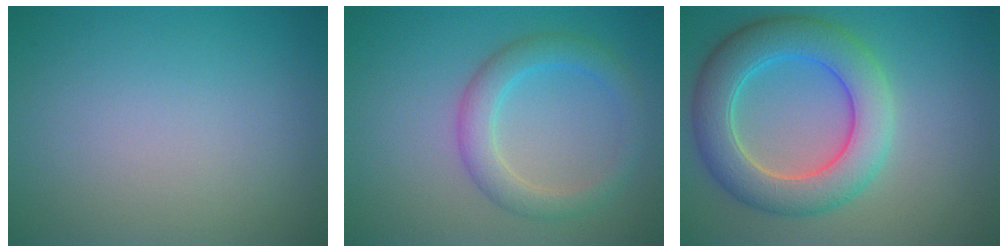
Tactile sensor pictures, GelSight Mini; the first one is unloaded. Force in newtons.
{"total": 3.5, "press": 3.5, "slide": 0.1}
{"total": 7.3, "press": 7.3, "slide": 0.3}